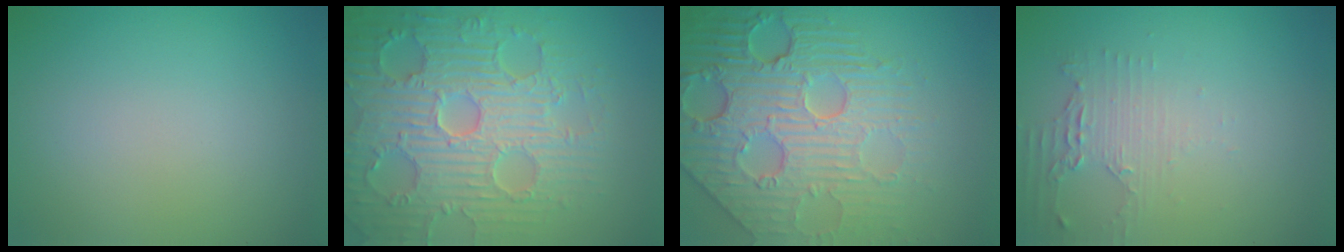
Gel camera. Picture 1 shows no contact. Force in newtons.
{"total": 8.4, "press": 6.4, "slide": 5.5}
{"total": 8.2, "press": 6.0, "slide": 5.6}
{"total": 2.0, "press": 1.6, "slide": 1.1}